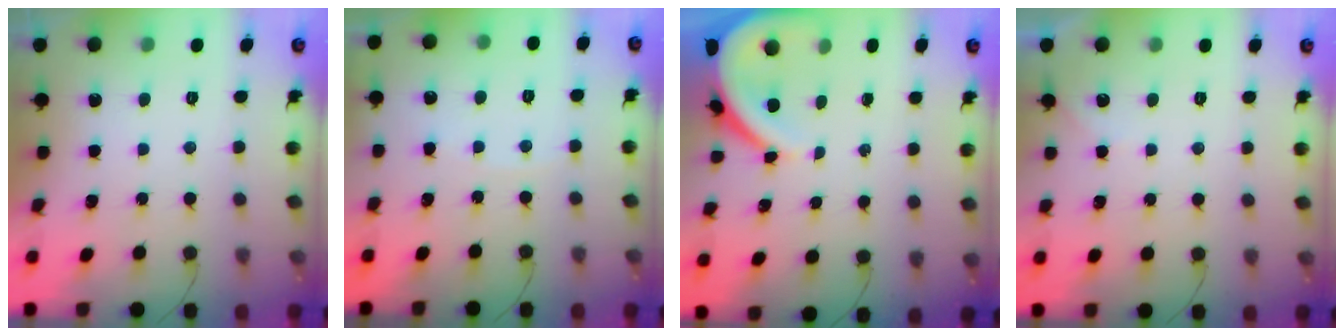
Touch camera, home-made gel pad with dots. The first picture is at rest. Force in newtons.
{"total": 2.6, "press": 2.6, "slide": 0.4}
{"total": 8.3, "press": 8.2, "slide": 1.0}
{"total": 2.5, "press": 2.4, "slide": 0.3}